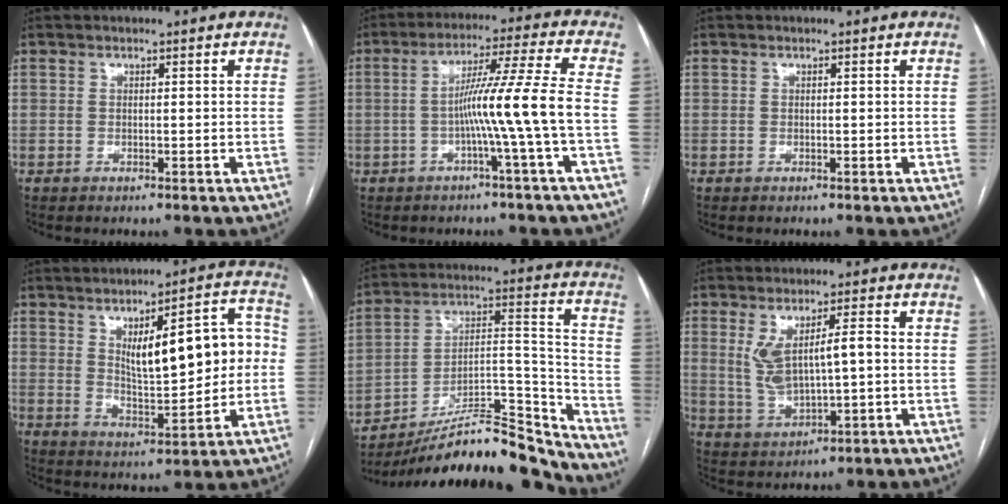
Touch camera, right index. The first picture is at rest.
{"total": 9.6, "force": [-2.3, -2.5, 9.0], "torque": [-0.154, 0.015, -0.039]}
{"total": 0.0}
{"total": 13.6, "force": [1.7, 4.3, 12.8], "torque": [-0.177, 0.028, 0.037]}
{"total": 21.4, "force": [-20.0, 2.4, 7.2], "torque": [-0.096, 0.046, -0.319]}
{"total": 8.0, "force": [0.9, 2.5, 7.5], "torque": [-0.149, 0.014, 0.031]}